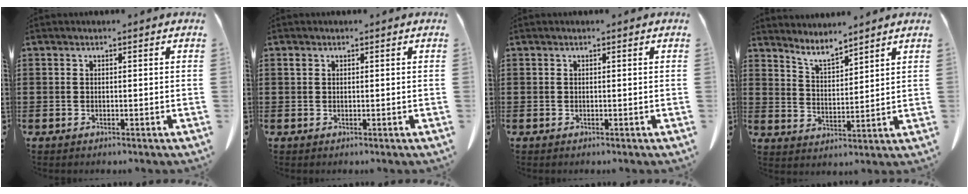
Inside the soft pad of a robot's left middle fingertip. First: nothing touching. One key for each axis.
{"total": 0.6, "fx": 0.3, "fy": 0.5, "fz": 0.3, "tx": -0.008, "ty": 0.004, "tz": 0.006}
{"total": 0.0}
{"total": 4.5, "fx": 4.4, "fy": 0.0, "fz": 1.1, "tx": -0.037, "ty": -0.023, "tz": 0.078}